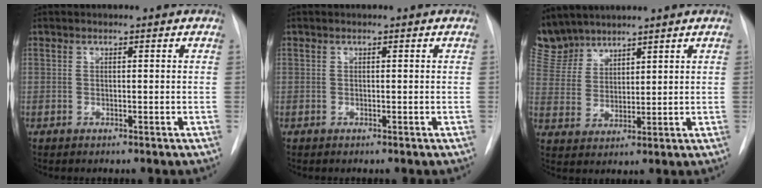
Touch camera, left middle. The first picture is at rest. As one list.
[{"total": 0.0}, {"total": 7.4, "force": [7.0, 2.2, 0.2], "torque": [-0.013, 0.007, 0.157]}]